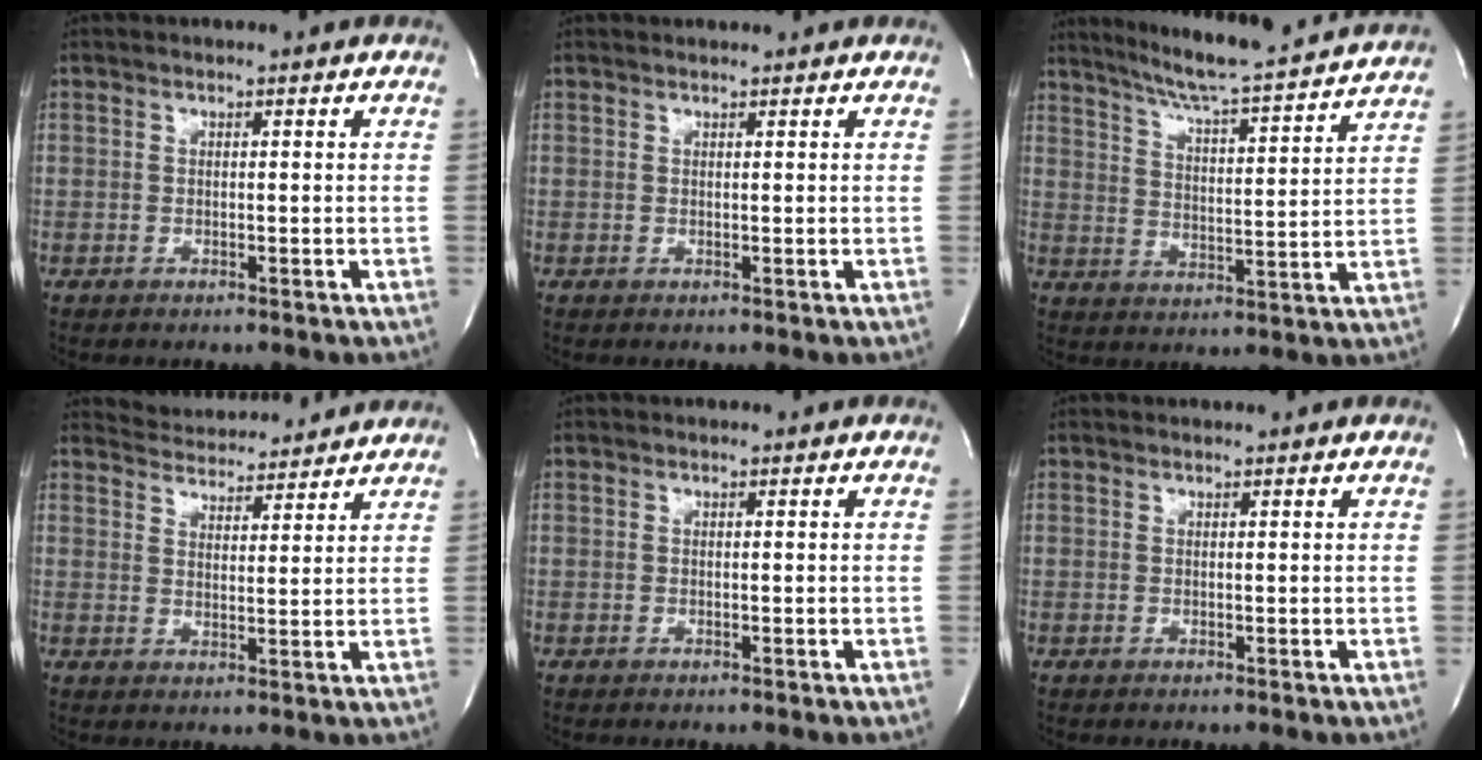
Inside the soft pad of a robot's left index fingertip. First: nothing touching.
{"total": 1.2, "force": [1.2, -0.1, 0.2], "torque": [-0.008, 0.009, 0.021]}
{"total": 18.1, "force": [16.5, -0.4, 7.4], "torque": [-0.125, -0.015, 0.232]}
{"total": 9.3, "force": [9.1, 1.3, 1.1], "torque": [-0.024, 0.013, 0.129]}
{"total": 0.0}
{"total": 0.8, "force": [0.7, -0.1, 0.2], "torque": [-0.006, 0.006, 0.014]}